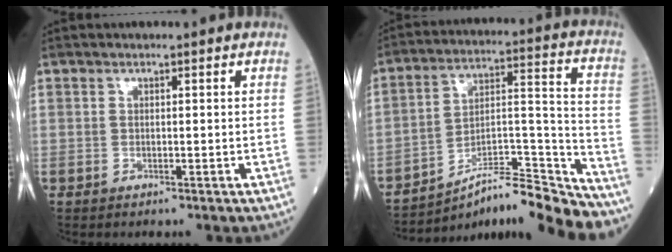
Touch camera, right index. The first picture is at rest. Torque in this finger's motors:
{"motor_torque": [-0.21, -0.33, 0.08, -0.01]}